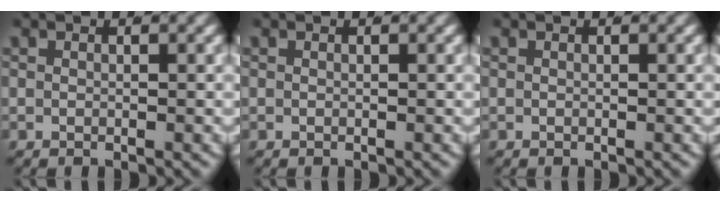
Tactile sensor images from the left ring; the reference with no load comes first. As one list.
[{"total": 0.0}, {"total": 0.0}]